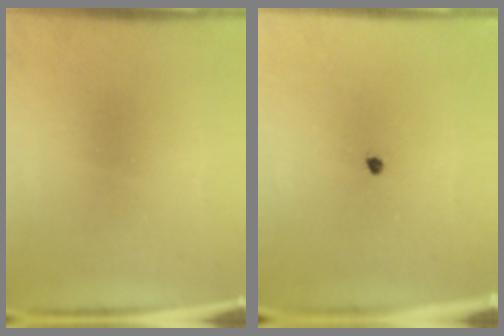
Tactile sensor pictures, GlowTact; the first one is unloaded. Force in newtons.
{"total": 0.7}